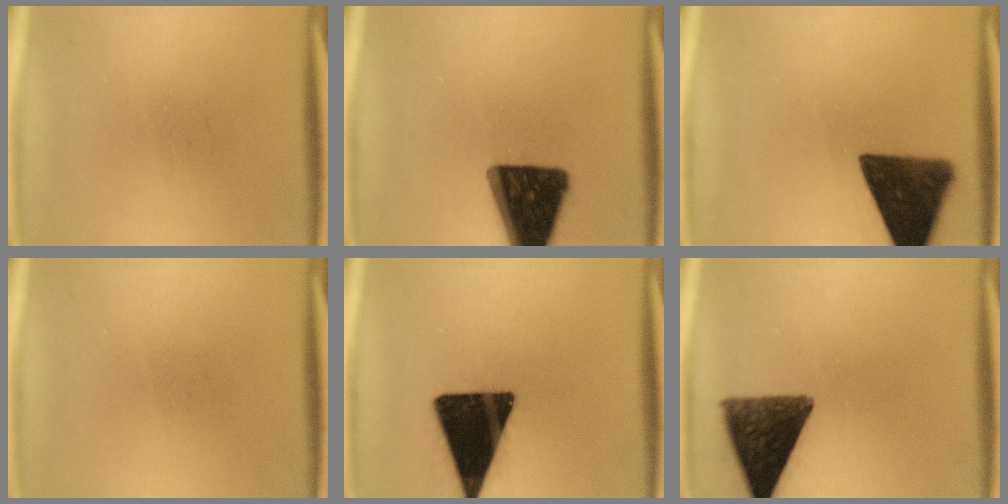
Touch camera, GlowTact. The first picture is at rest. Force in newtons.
{"total": 16.6}
{"total": 14.4}
{"total": 0.0}
{"total": 19.6}
{"total": 12.0}